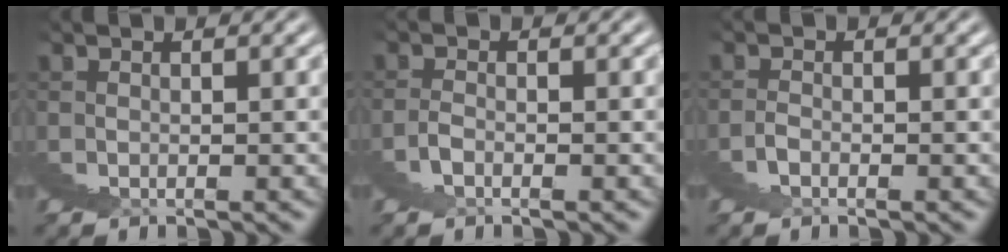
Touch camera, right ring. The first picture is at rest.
{"total": 2.1, "force": [-1.6, 0.2, -1.3], "torque": [0.020, 0.015, -0.038]}
{"total": 2.1, "force": [-1.5, -0.2, -1.4], "torque": [0.023, 0.013, -0.036]}